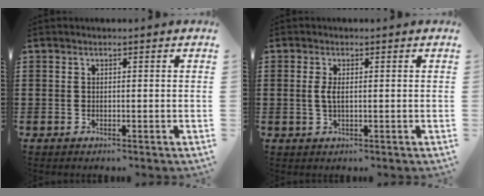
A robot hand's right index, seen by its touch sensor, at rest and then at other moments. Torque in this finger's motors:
{"motor_torque": [0.41, 0.46, 0.19, 0.06]}